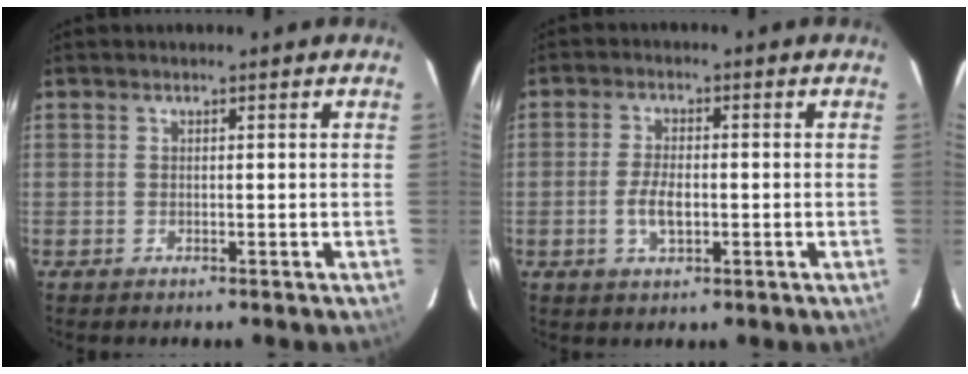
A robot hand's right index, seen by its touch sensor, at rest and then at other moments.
{"total": 4.8, "force": [-1.2, 2.2, 4.1], "torque": [-0.083, -0.003, -0.020]}